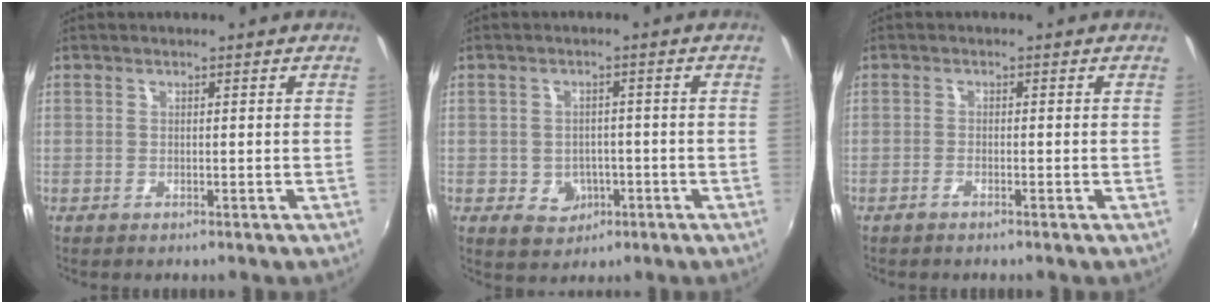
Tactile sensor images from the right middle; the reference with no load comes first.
{"total": 5.2, "force": [-1.7, 4.5, 1.8], "torque": [-0.043, 0.004, -0.012]}
{"total": 1.0, "force": [-0.9, 0.0, 0.5], "torque": [-0.016, 0.000, -0.021]}